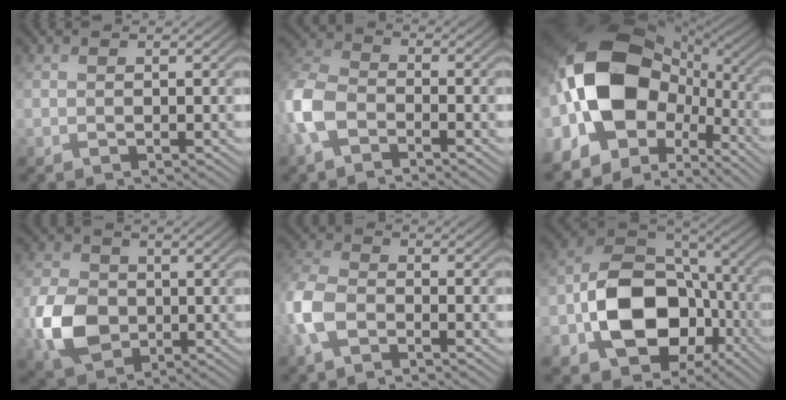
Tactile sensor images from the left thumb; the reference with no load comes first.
{"total": 7.0, "force": [-3.7, 4.1, 4.4], "torque": [-0.117, 0.001, -0.095]}
{"total": 19.6, "force": [-2.0, 13.2, 14.4], "torque": [-0.295, 0.003, -0.036]}
{"total": 7.4, "force": [-2.0, 5.6, 4.5], "torque": [-0.105, -0.007, -0.054]}
{"total": 6.1, "force": [-3.2, 3.4, 4.0], "torque": [-0.110, 0.000, -0.084]}
{"total": 14.6, "force": [-4.5, 10.6, 8.9], "torque": [-0.165, -0.022, -0.089]}